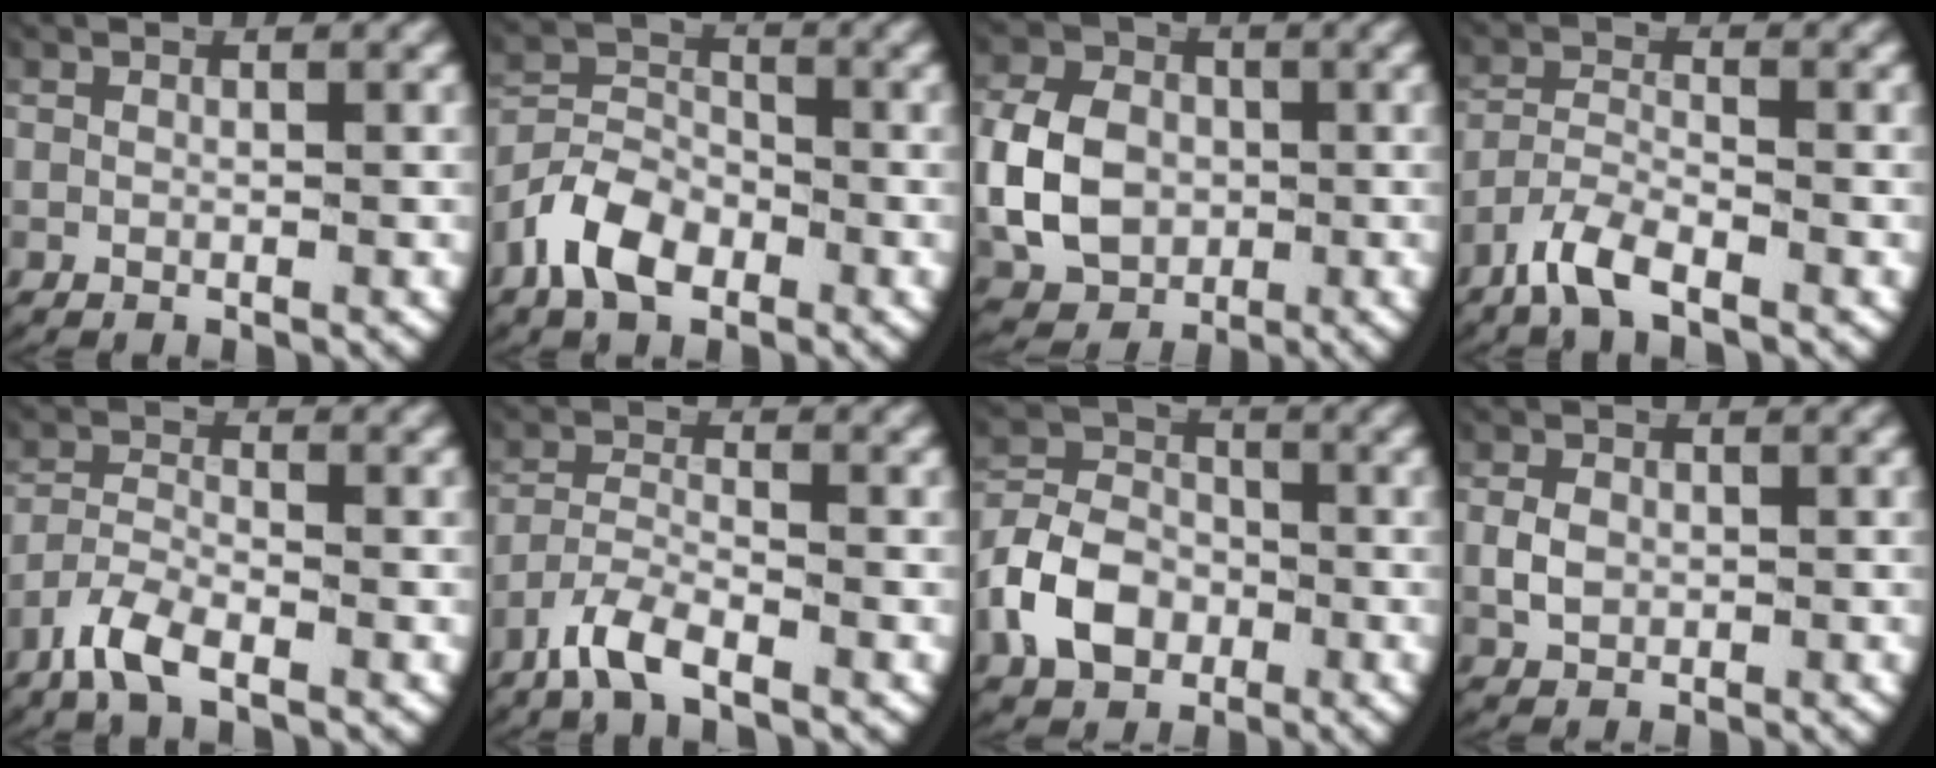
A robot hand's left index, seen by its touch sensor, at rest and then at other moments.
{"total": 6.6, "force": [-3.0, 4.8, 3.4], "torque": [-0.067, -0.017, -0.052]}
{"total": 8.2, "force": [-0.8, 6.9, 4.5], "torque": [-0.093, -0.021, -0.006]}
{"total": 3.9, "force": [-2.8, 1.6, 2.2], "torque": [-0.057, -0.011, -0.049]}
{"total": 3.8, "force": [-2.5, 1.7, 2.3], "torque": [-0.062, -0.012, -0.044]}
{"total": 3.9, "force": [-2.7, 1.5, 2.3], "torque": [-0.060, -0.012, -0.048]}
{"total": 7.6, "force": [-2.1, 6.4, 3.5], "torque": [-0.077, -0.014, -0.040]}
{"total": 1.9, "force": [-0.1, 1.5, 1.1], "torque": [-0.028, -0.008, 0.005]}